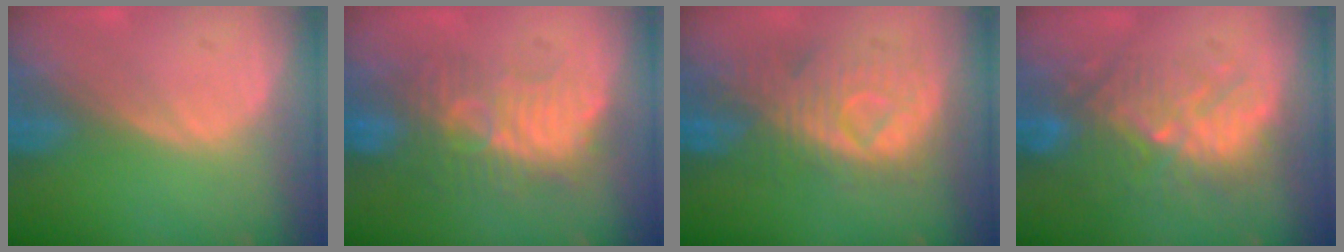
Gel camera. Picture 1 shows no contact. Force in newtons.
{"total": 9.3, "press": 8.9, "slide": 2.6}
{"total": 9.4, "press": 9.0, "slide": 2.4}
{"total": 10.1, "press": 9.4, "slide": 3.7}